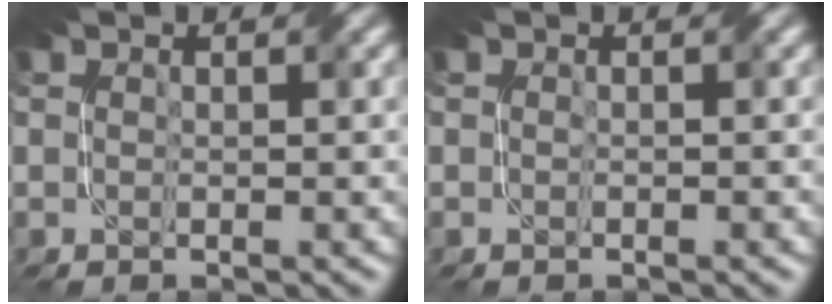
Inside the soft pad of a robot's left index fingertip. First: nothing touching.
{"total": 0.6, "force": [-0.3, 0.0, 0.5], "torque": [-0.010, -0.004, -0.008]}